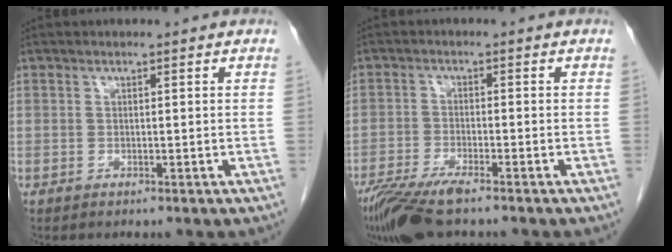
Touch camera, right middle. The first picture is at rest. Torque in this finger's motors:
{"motor_torque": [0.17, 0.09, 0.12, 0.03]}